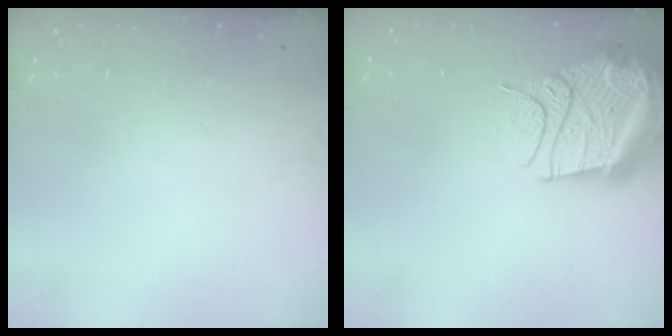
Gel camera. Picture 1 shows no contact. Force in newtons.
{"total": 17.5, "press": 17.4, "slide": 1.9}